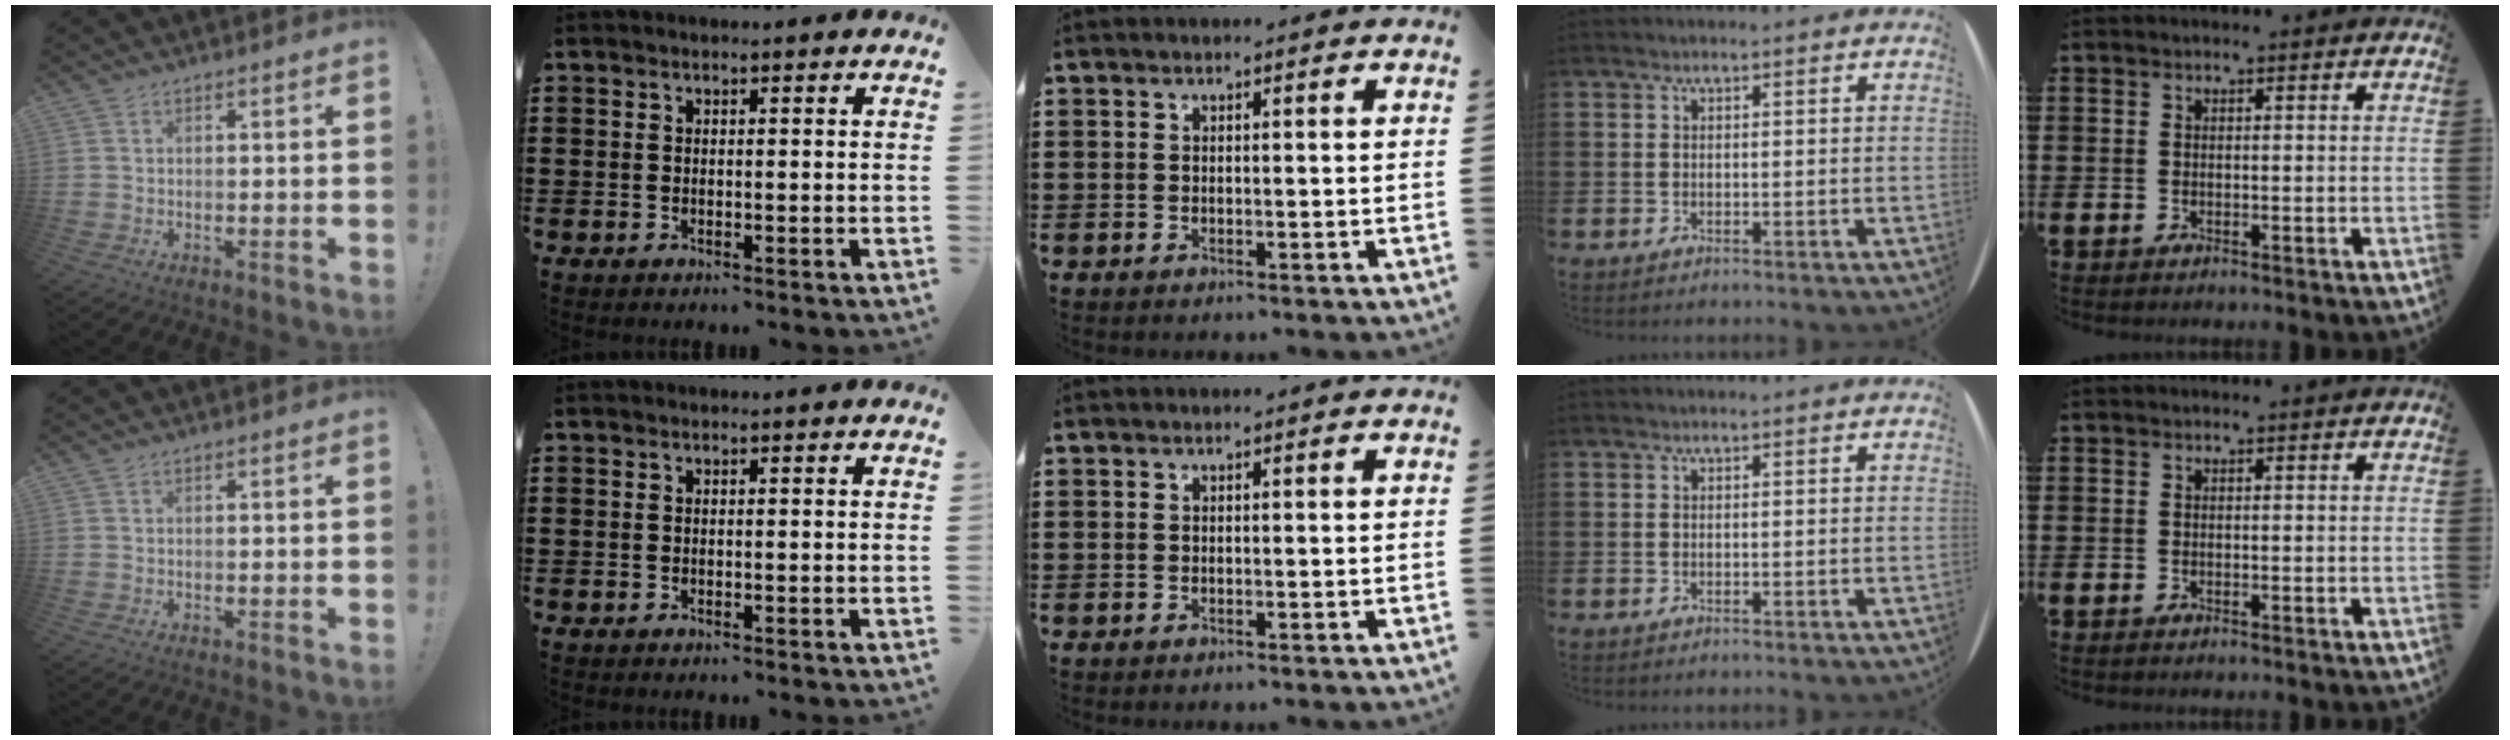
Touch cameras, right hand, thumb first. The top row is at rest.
{}